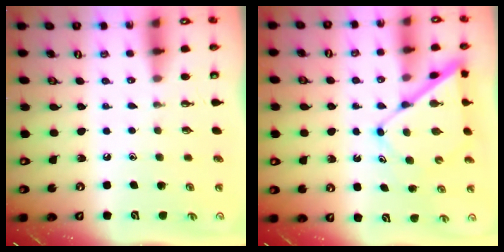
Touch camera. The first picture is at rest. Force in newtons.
{"total": 10.2, "press": 10.2, "slide": 0.9}